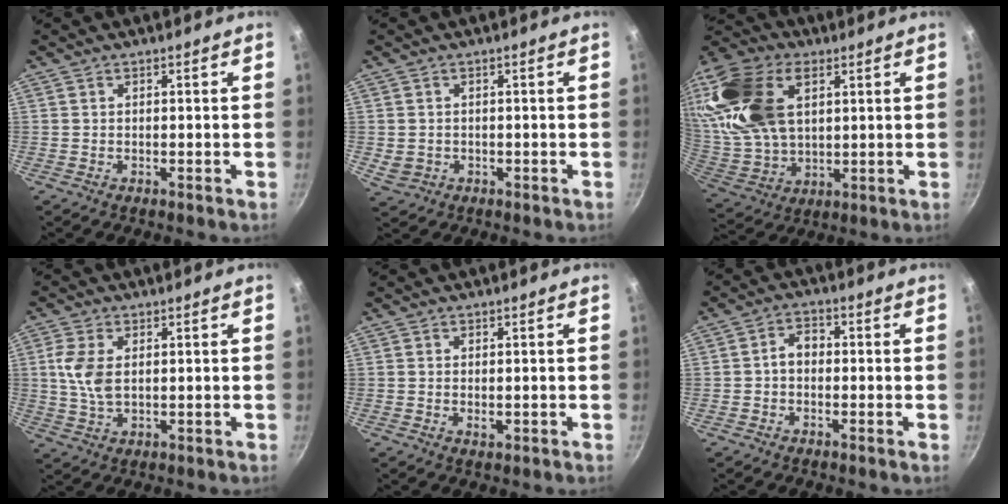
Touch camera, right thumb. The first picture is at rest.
{"total": 2.9, "force": [-0.4, 2.6, 1.3], "torque": [-0.022, 0.003, 0.001]}
{"total": 26.0, "force": [8.6, 16.1, 18.5], "torque": [-0.390, 0.003, 0.166]}
{"total": 6.8, "force": [1.2, 3.9, 5.4], "torque": [-0.117, 0.002, 0.025]}
{"total": 1.3, "force": [-0.1, 0.7, 1.1], "torque": [-0.018, -0.002, 0.001]}
{"total": 3.8, "force": [-0.4, 2.8, 2.5], "torque": [-0.028, 0.015, -0.015]}